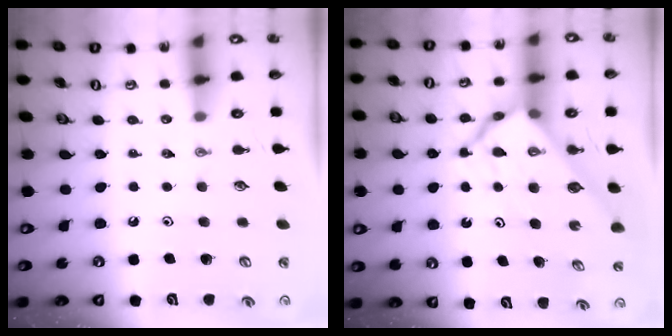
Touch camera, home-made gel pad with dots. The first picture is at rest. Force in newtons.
{"total": 9.5, "press": 9.4, "slide": 0.7}